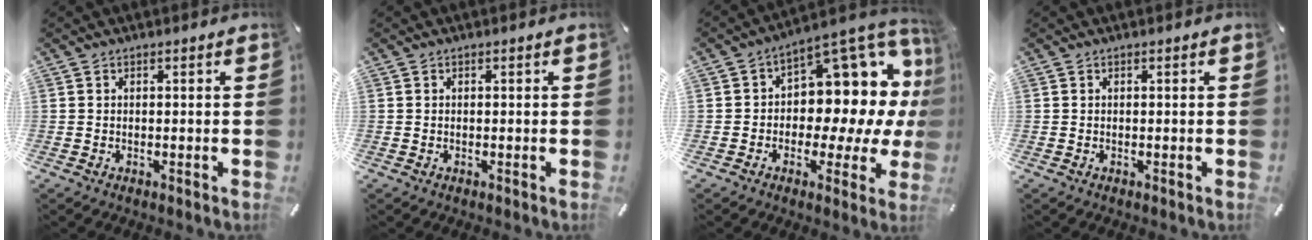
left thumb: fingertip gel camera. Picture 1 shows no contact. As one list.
[{"total": 0.0}, {"total": 13.5, "force": [5.0, 8.8, 9.0], "torque": [-0.103, -0.070, 0.081]}, {"total": 0.0}]